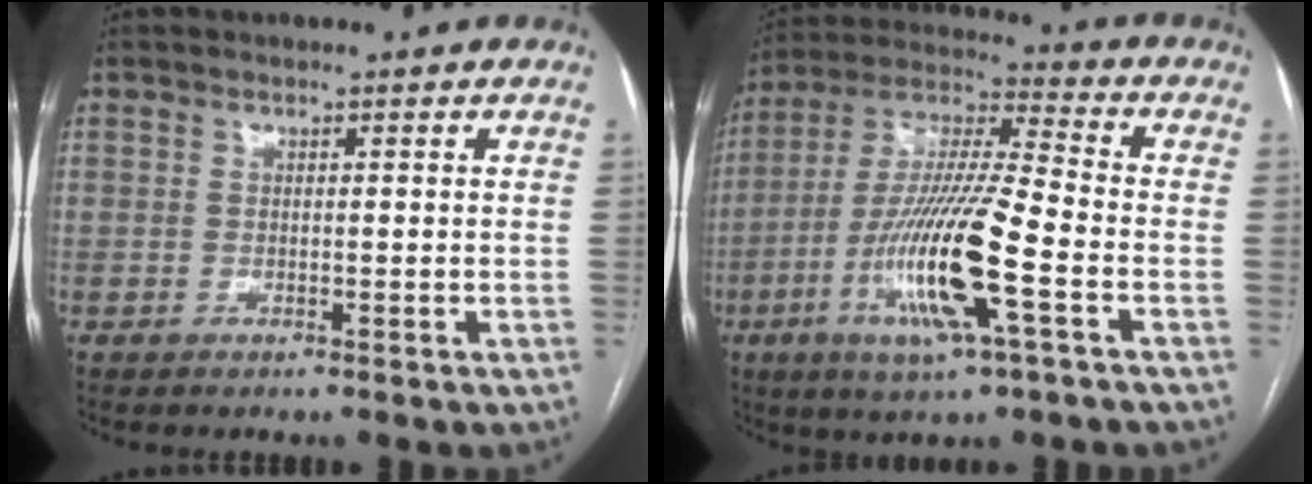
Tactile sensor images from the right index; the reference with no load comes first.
{"total": 17.3, "force": [-5.5, 1.2, 16.3], "torque": [-0.329, -0.013, -0.102]}